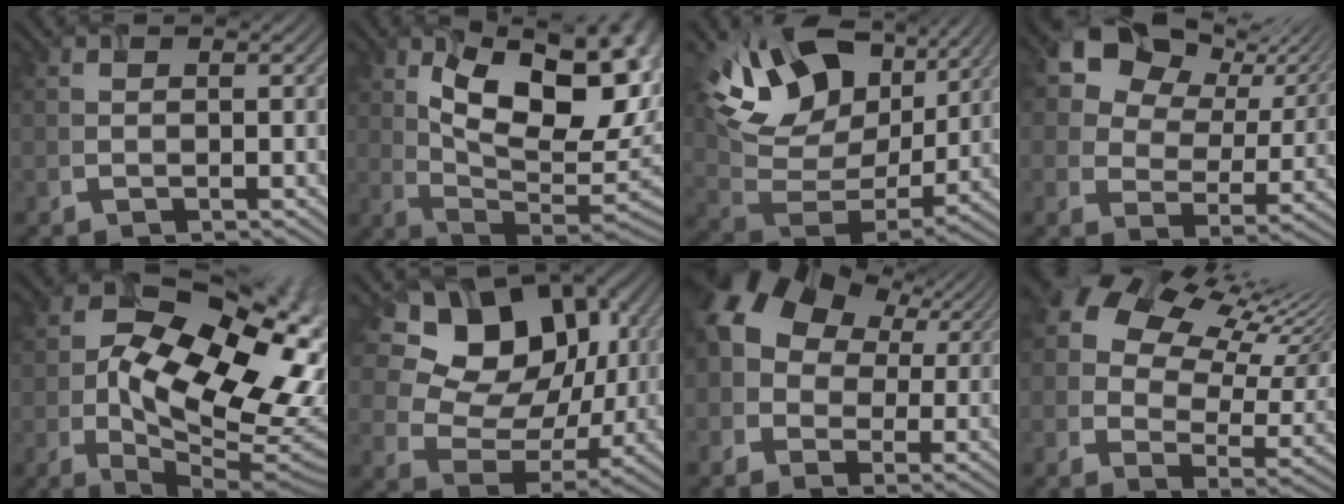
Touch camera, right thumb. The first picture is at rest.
{"total": 16.1, "force": [3.9, 8.9, 12.9], "torque": [-0.178, 0.003, 0.067]}
{"total": 15.5, "force": [8.1, 9.8, 8.8], "torque": [-0.190, 0.009, 0.150]}
{"total": 12.9, "force": [7.5, 8.5, 6.1], "torque": [-0.122, 0.019, 0.118]}
{"total": 16.0, "force": [0.7, 9.2, 13.0], "torque": [-0.221, -0.019, 0.023]}
{"total": 15.4, "force": [6.1, 11.7, 7.9], "torque": [-0.153, 0.028, 0.113]}
{"total": 13.0, "force": [3.7, 9.9, 7.5], "torque": [-0.175, 0.017, 0.071]}
{"total": 13.9, "force": [8.0, 7.6, 8.5], "torque": [-0.175, 0.025, 0.145]}